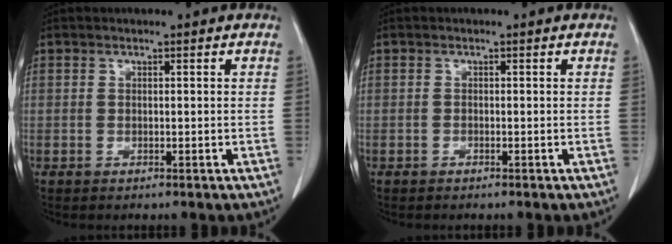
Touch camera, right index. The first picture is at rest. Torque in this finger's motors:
{"motor_torque": [0.10, -0.08, 0.02, 0.01]}